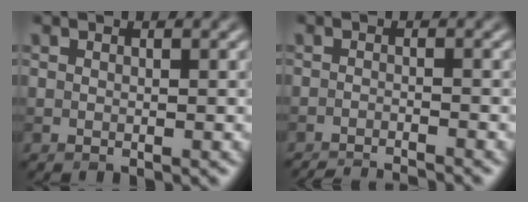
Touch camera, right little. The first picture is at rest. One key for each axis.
{"total": 4.6, "fx": -4.4, "fy": 0.5, "fz": 1.3, "tx": -0.016, "ty": -0.008, "tz": -0.065}